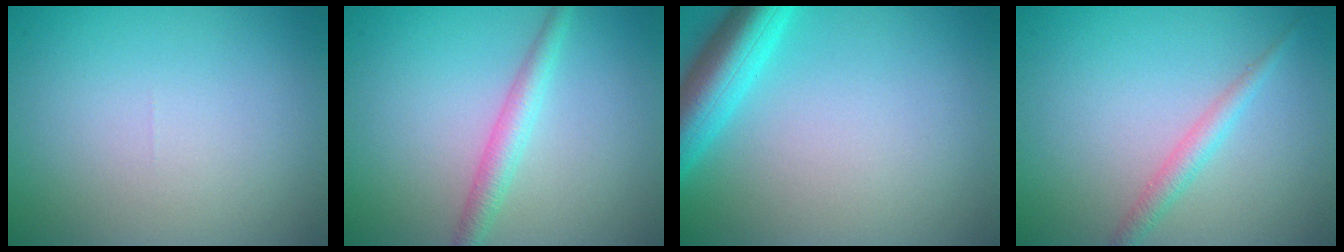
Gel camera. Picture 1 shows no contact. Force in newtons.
{"total": 2.3, "press": 2.3, "slide": 0.0}
{"total": 5.5, "press": 5.5, "slide": 0.3}
{"total": 1.7, "press": 1.7, "slide": 0.1}